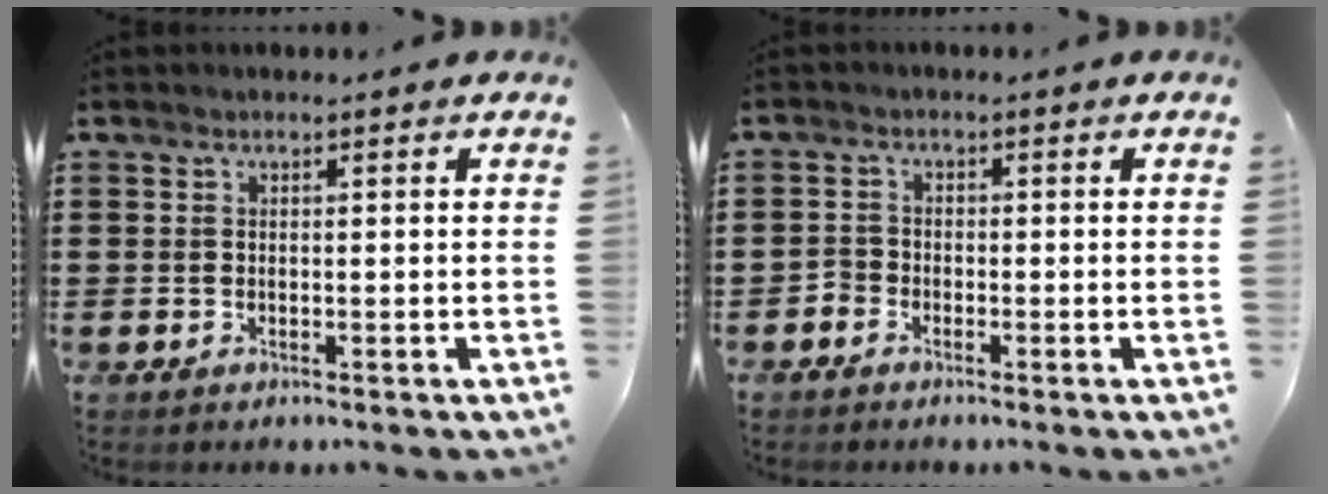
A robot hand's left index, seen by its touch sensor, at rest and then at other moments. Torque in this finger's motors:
{"motor_torque": [-0.09, -0.11, 0.02, 0.00]}